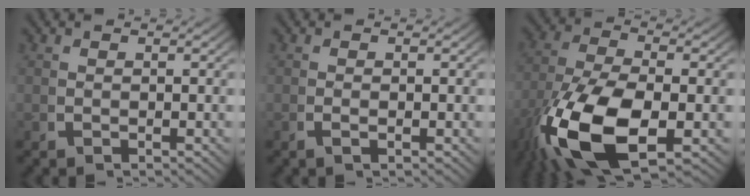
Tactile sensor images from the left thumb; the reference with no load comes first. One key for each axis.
{"total": 0.6, "fx": -0.1, "fy": 0.2, "fz": 0.6, "tx": -0.018, "ty": -0.001, "tz": -0.004}
{"total": 12.5, "fx": -3.0, "fy": 6.7, "fz": 10.2, "tx": -0.250, "ty": -0.054, "tz": -0.020}